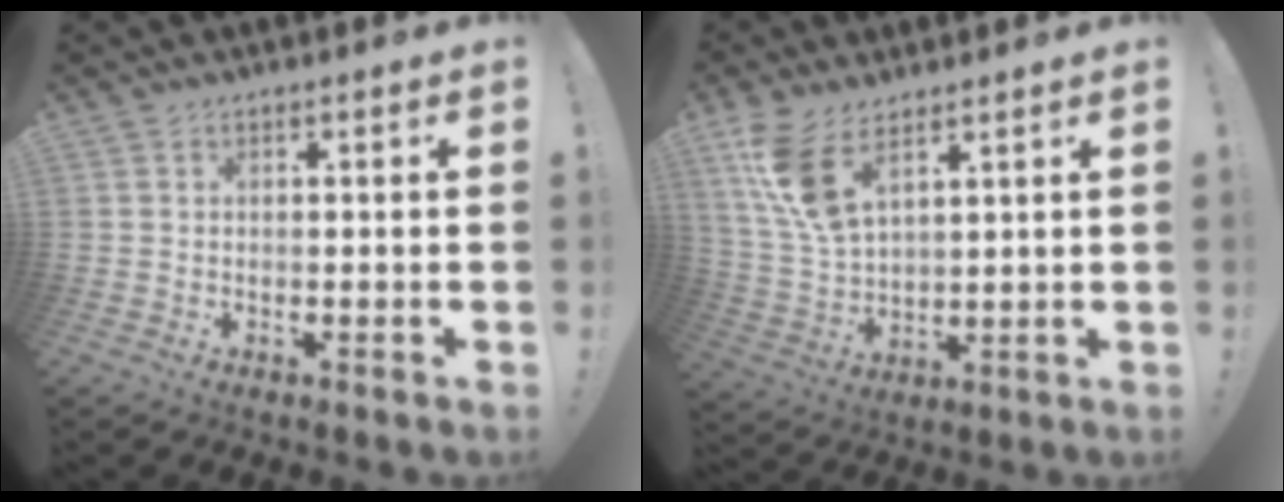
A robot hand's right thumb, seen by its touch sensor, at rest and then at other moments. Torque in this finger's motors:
{"motor_torque": [0.39, 0.54, 0.56, 0.56, 0.37]}